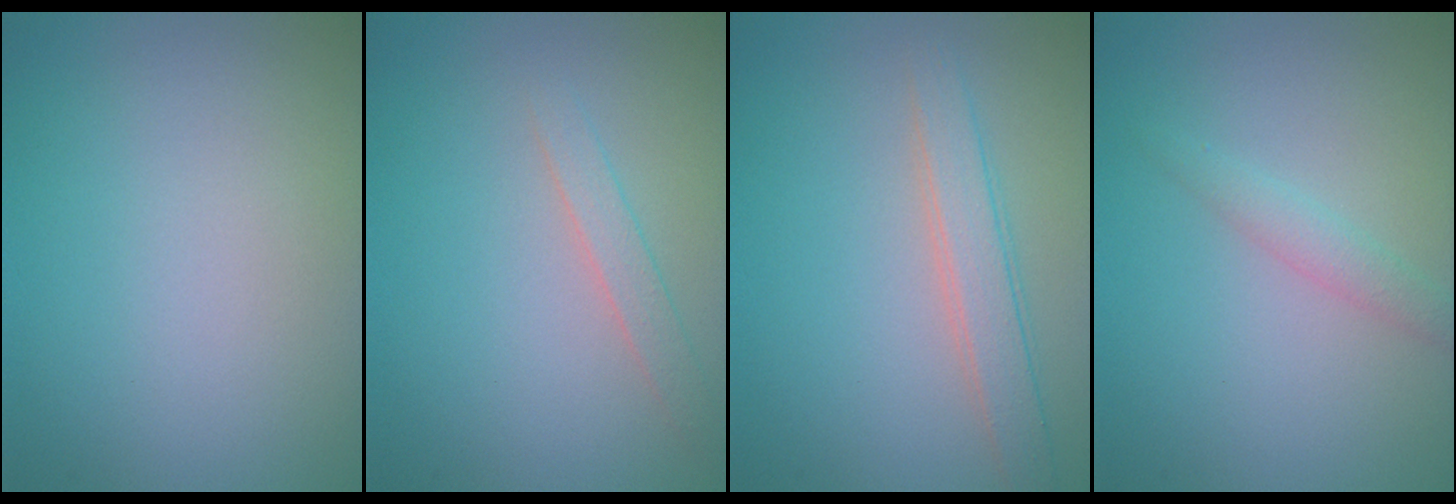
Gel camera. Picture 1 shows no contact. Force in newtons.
{"total": 1.4, "press": 1.4, "slide": 0.0}
{"total": 2.5, "press": 2.5, "slide": 0.1}
{"total": 1.4, "press": 1.4, "slide": 0.1}